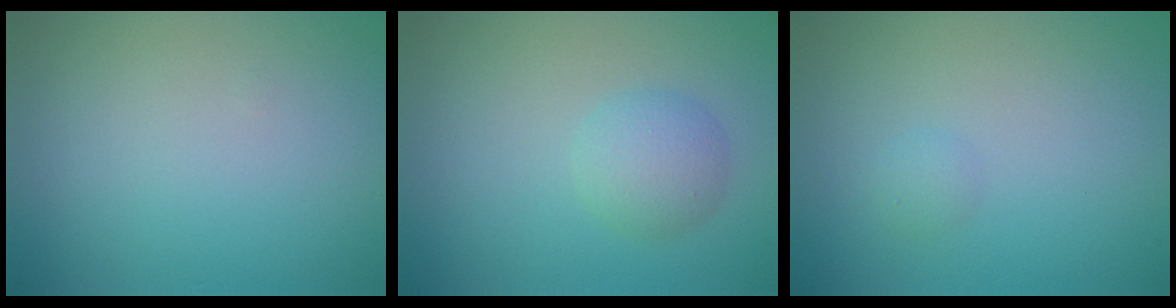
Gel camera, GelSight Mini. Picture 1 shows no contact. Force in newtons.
{"total": 2.4, "press": 2.4, "slide": 0.1}
{"total": 0.7, "press": 0.7, "slide": 0.0}